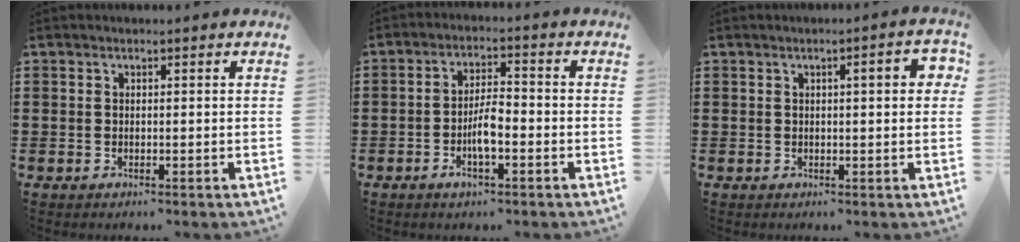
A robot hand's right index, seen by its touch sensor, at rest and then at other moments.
{"total": 5.1, "force": [-1.7, 1.3, 4.6], "torque": [-0.092, 0.003, -0.036]}
{"total": 3.4, "force": [0.6, 0.7, 3.3], "torque": [-0.045, 0.001, 0.004]}